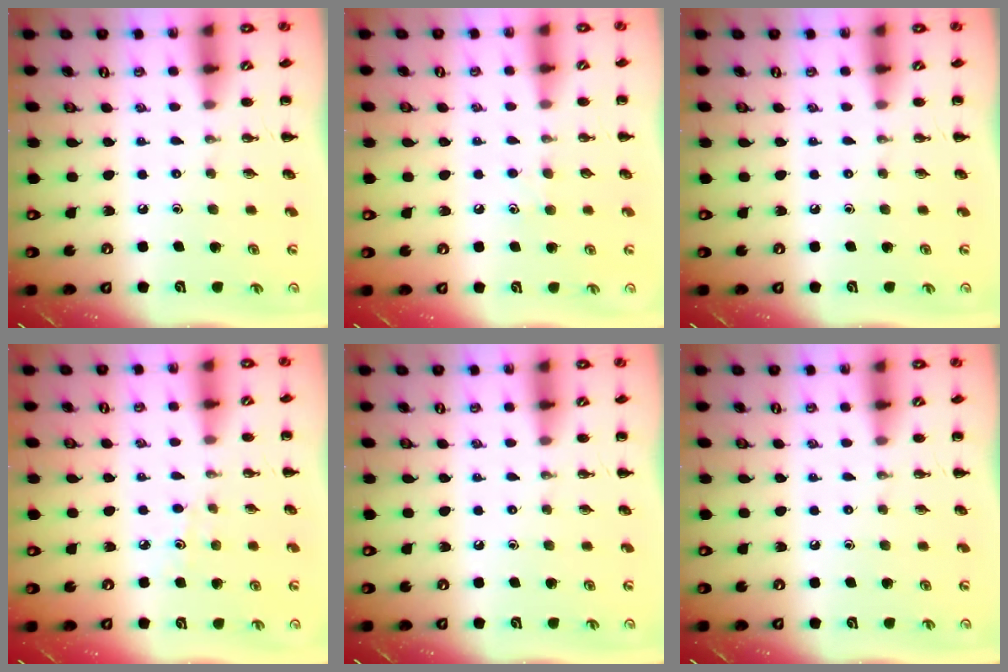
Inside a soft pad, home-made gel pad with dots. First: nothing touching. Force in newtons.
{"total": 4.6, "press": 4.4, "slide": 1.4}
{"total": 0.0}
{"total": 3.4, "press": 3.1, "slide": 1.4}
{"total": 0.0}
{"total": 0.0}